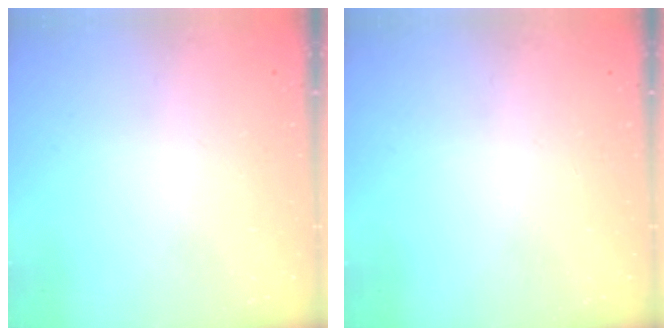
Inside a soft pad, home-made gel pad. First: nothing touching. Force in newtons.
{"total": 0.0}